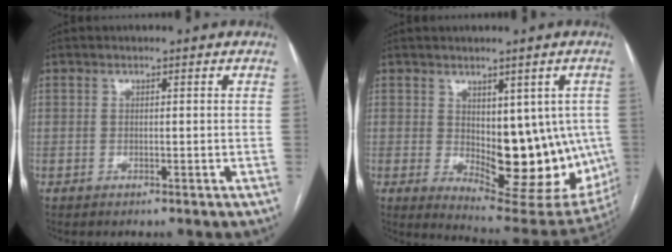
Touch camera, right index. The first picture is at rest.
{"total": 16.0, "force": [-0.9, 7.3, 14.2], "torque": [-0.166, -0.009, 0.012]}